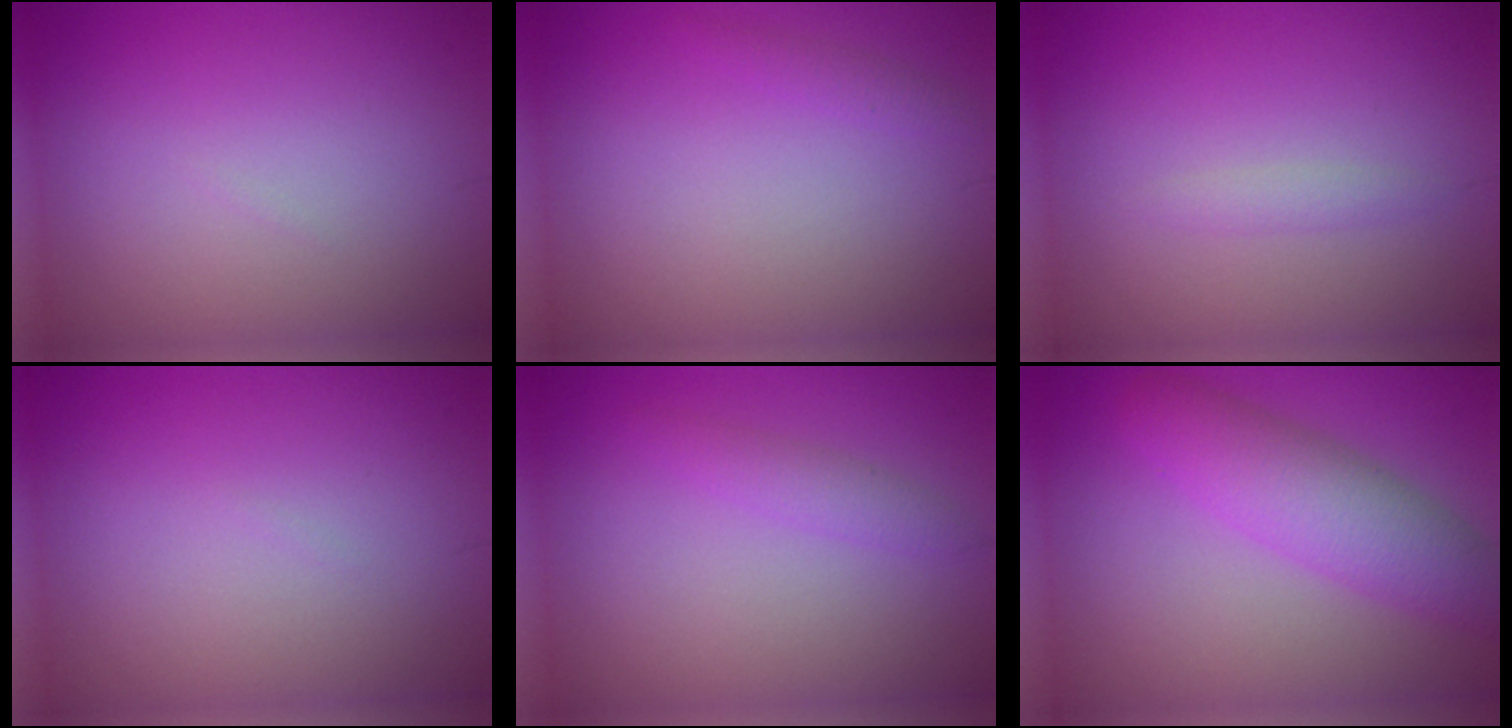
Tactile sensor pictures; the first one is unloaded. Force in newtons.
{"total": 0.8, "press": 0.8, "slide": 0.2}
{"total": 1.0, "press": 1.0, "slide": 0.1}
{"total": 0.0}
{"total": 1.5, "press": 1.5, "slide": 0.1}
{"total": 5.9, "press": 5.9, "slide": 0.0}